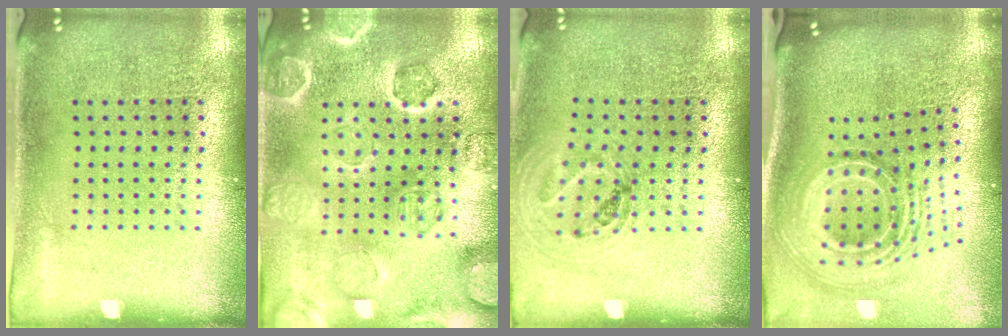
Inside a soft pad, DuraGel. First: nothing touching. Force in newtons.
{"total": 2.5, "press": 2.5, "slide": 0.4}
{"total": 1.0, "press": 1.0, "slide": 0.1}
{"total": 2.5, "press": 1.6, "slide": 1.9}